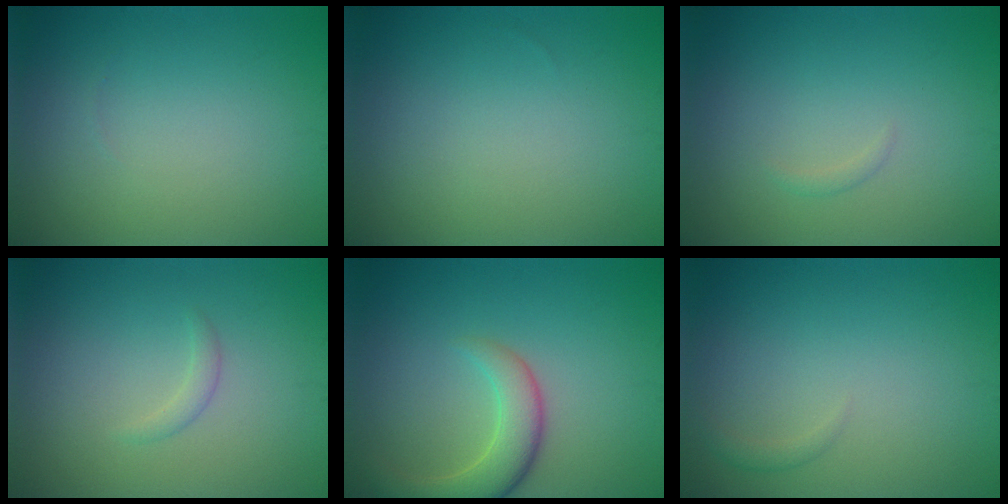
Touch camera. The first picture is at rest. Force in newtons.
{"total": 0.0}
{"total": 0.5, "press": 0.5, "slide": 0.0}
{"total": 1.0, "press": 1.0, "slide": 0.0}
{"total": 4.6, "press": 4.6, "slide": 0.5}
{"total": 0.8, "press": 0.8, "slide": 0.0}